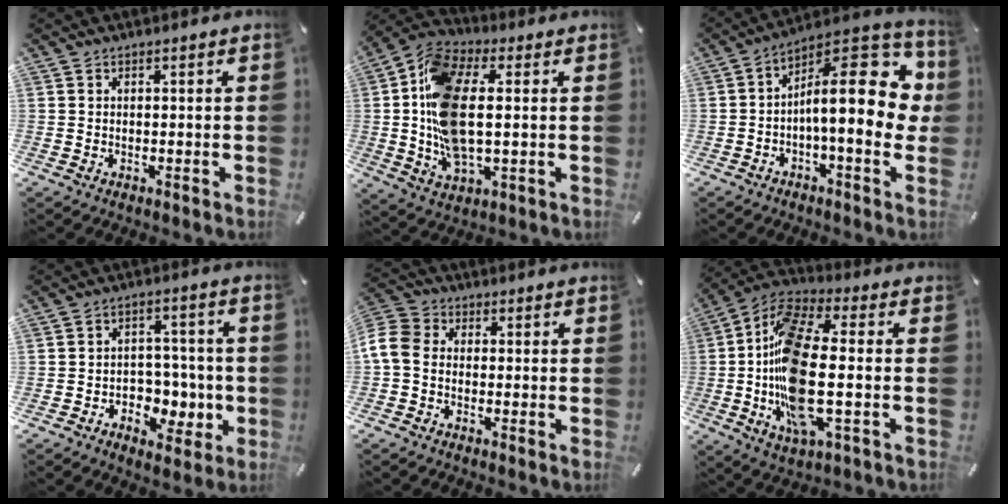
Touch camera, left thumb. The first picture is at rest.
{"total": 16.0, "force": [0.8, 8.5, 13.5], "torque": [-0.292, -0.004, 0.020]}
{"total": 21.1, "force": [1.4, 8.7, 19.2], "torque": [-0.266, -0.026, 0.028]}
{"total": 7.2, "force": [-1.9, 6.3, 3.0], "torque": [-0.024, 0.003, -0.030]}
{"total": 6.0, "force": [-1.4, 4.4, 3.9], "torque": [-0.095, 0.008, -0.026]}
{"total": 18.8, "force": [-2.0, 7.4, 17.2], "torque": [-0.367, -0.011, -0.036]}